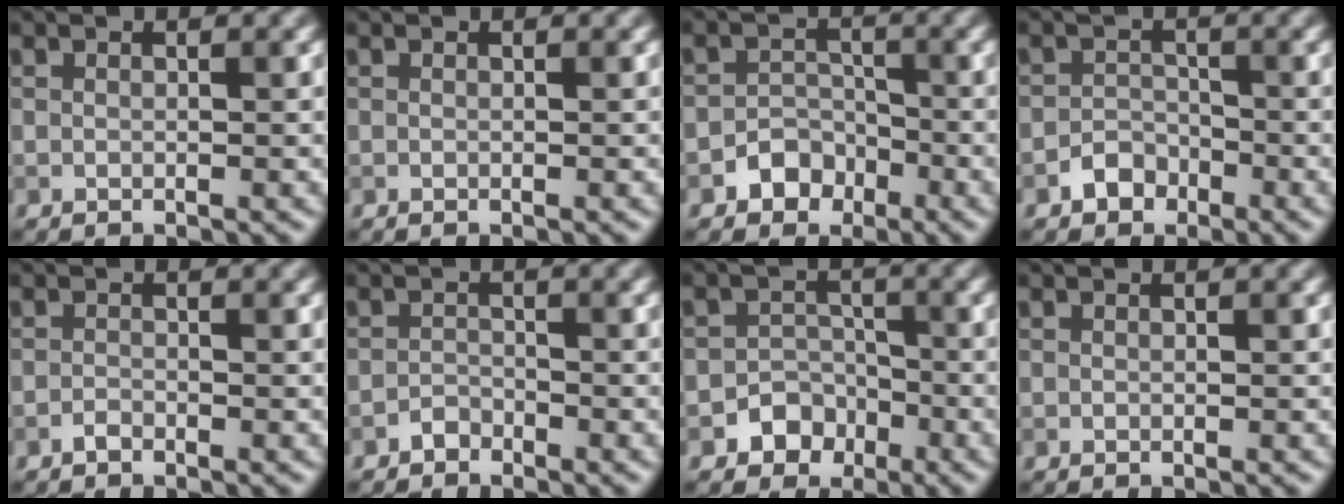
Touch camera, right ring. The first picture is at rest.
{"total": 0.0}
{"total": 2.7, "force": [-1.5, 2.2, 0.6], "torque": [0.013, 0.009, -0.028]}
{"total": 2.0, "force": [-1.2, 1.5, 0.5], "torque": [0.001, 0.006, -0.023]}
{"total": 0.6, "force": [-0.5, 0.2, 0.2], "torque": [-0.004, 0.000, -0.012]}
{"total": 1.0, "force": [-0.9, 0.5, 0.1], "torque": [0.003, 0.003, -0.017]}
{"total": 3.6, "force": [-2.0, 3.0, 0.5], "torque": [0.032, 0.008, -0.043]}
{"total": 0.0}